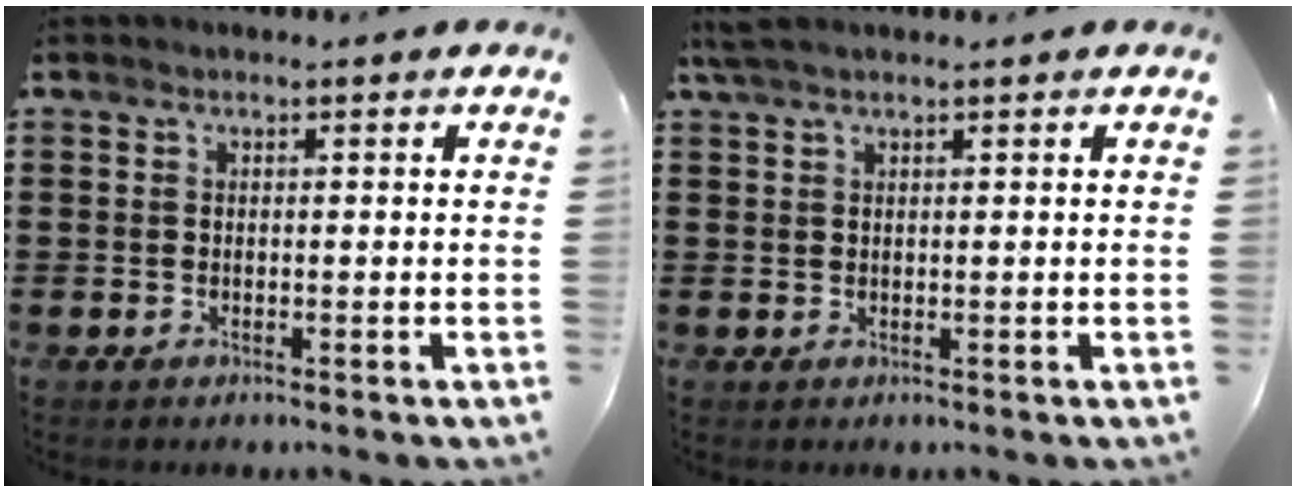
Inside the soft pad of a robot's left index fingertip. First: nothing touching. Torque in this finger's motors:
{"motor_torque": [0.11, 0.04, 0.25, 0.05]}